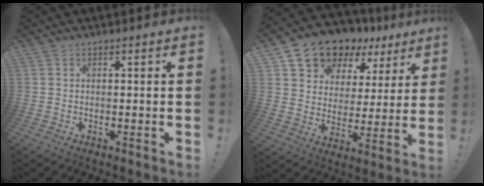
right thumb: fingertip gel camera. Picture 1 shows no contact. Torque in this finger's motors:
{"motor_torque": [-0.30, 1.63, -0.03, 0.45, 0.27]}